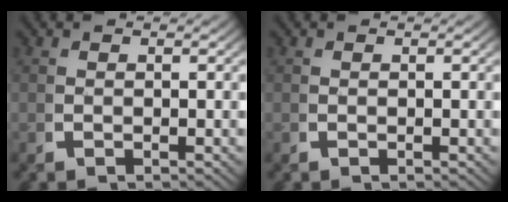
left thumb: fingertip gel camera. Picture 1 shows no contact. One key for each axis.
{"total": 0.0}